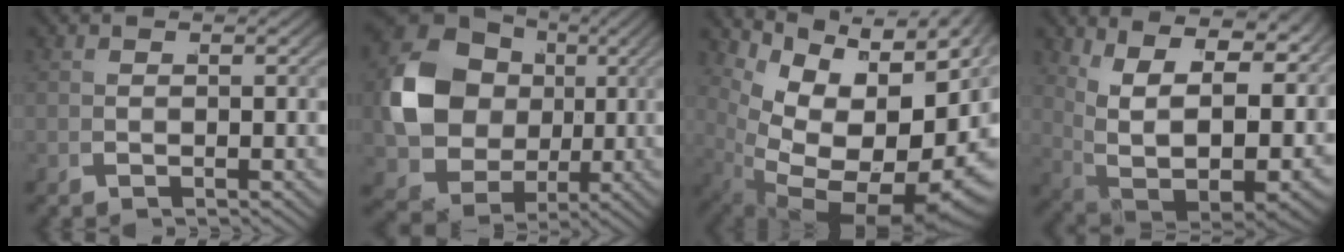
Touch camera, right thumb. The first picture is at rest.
{"total": 13.0, "force": [1.2, 10.4, 7.8], "torque": [-0.202, -0.046, 0.040]}
{"total": 18.1, "force": [0.2, 11.3, 14.2], "torque": [-0.248, -0.041, 0.033]}
{"total": 16.0, "force": [1.0, 10.8, 11.8], "torque": [-0.244, -0.059, 0.047]}